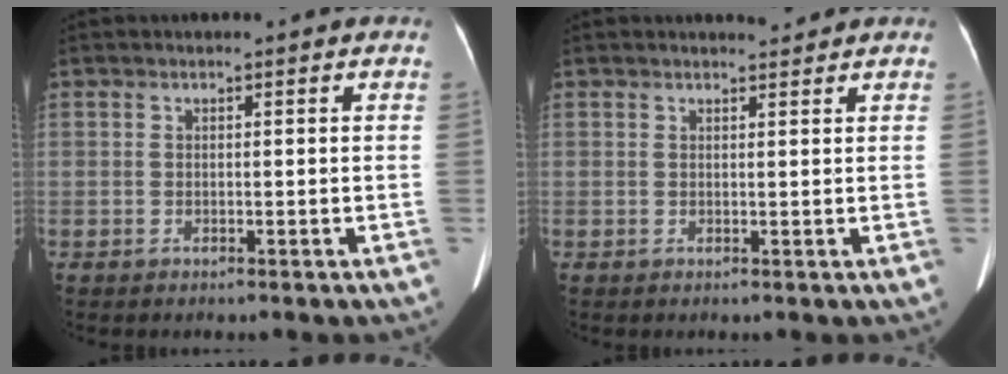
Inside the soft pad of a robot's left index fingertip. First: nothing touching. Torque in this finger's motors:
{"motor_torque": [0.00, -0.32, 0.01, 0.01]}